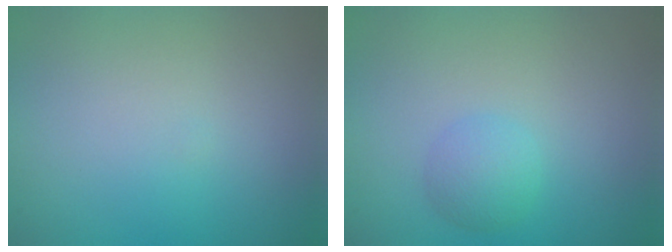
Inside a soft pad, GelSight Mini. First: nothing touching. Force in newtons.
{"total": 1.9, "press": 1.9, "slide": 0.1}